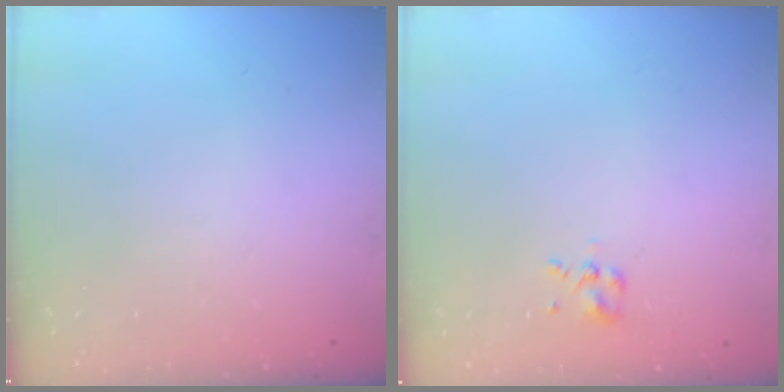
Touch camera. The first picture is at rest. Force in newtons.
{"total": 1.9, "press": 1.8, "slide": 0.8}